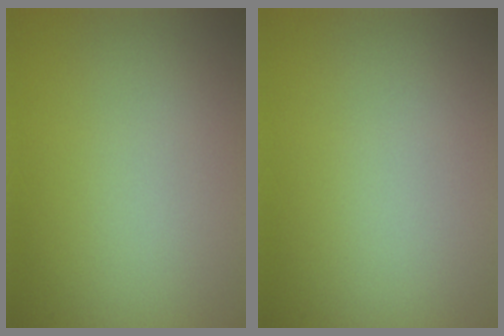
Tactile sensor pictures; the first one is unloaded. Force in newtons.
{"total": 0.0}